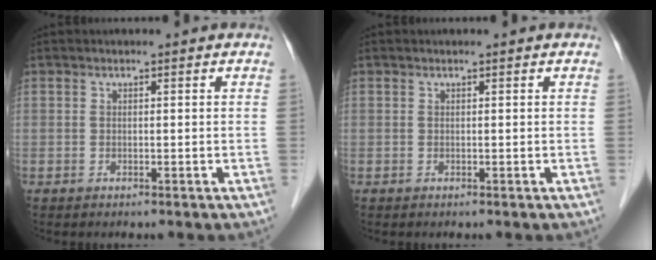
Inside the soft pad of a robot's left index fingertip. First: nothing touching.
{"total": 0.0}